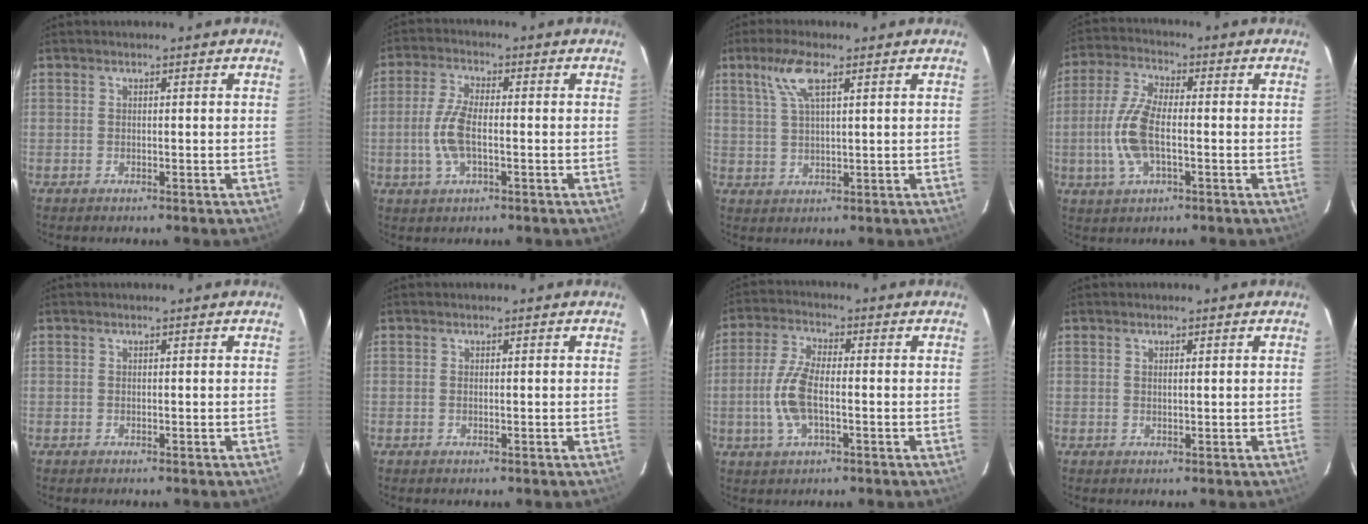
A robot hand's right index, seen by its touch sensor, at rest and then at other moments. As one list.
[{"total": 7.2, "force": [-1.3, 3.0, 6.4], "torque": [-0.140, 0.001, -0.026]}, {"total": 6.2, "force": [3.2, 1.5, 5.1], "torque": [-0.106, 0.008, 0.066]}, {"total": 10.2, "force": [-1.8, 4.3, 9.0], "torque": [-0.201, 0.005, -0.038]}, {"total": 0.0}, {"total": 0.0}, {"total": 8.5, "force": [-1.6, 3.5, 7.5], "torque": [-0.166, 0.004, -0.033]}, {"total": 0.7, "force": [0.4, 0.1, 0.6], "torque": [-0.013, 0.001, 0.008]}]